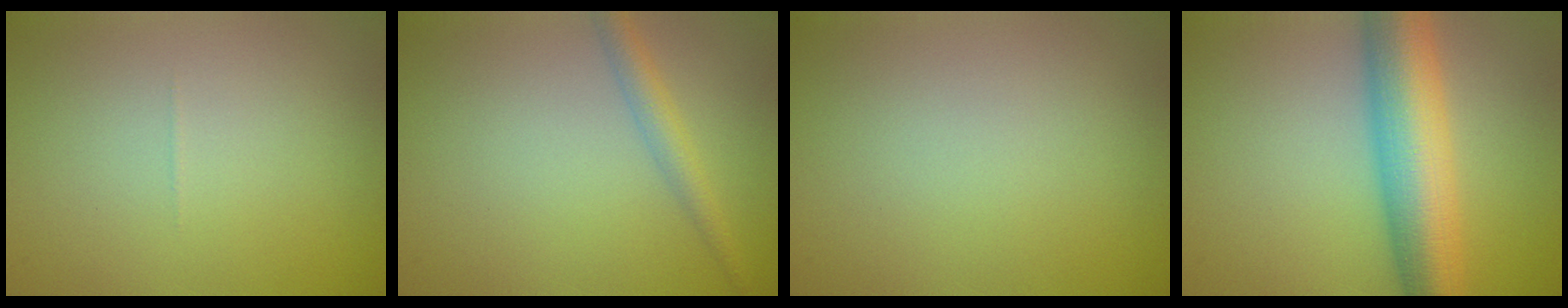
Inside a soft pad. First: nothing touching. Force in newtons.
{"total": 2.2, "press": 2.2, "slide": 0.1}
{"total": 0.0}
{"total": 9.1, "press": 9.1, "slide": 0.2}